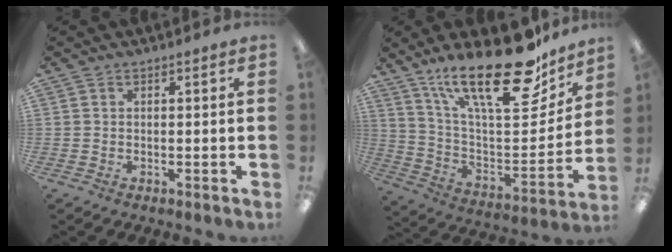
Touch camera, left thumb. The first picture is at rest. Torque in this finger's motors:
{"motor_torque": [0.41, 0.50, 1.32, -1.45, 0.44]}